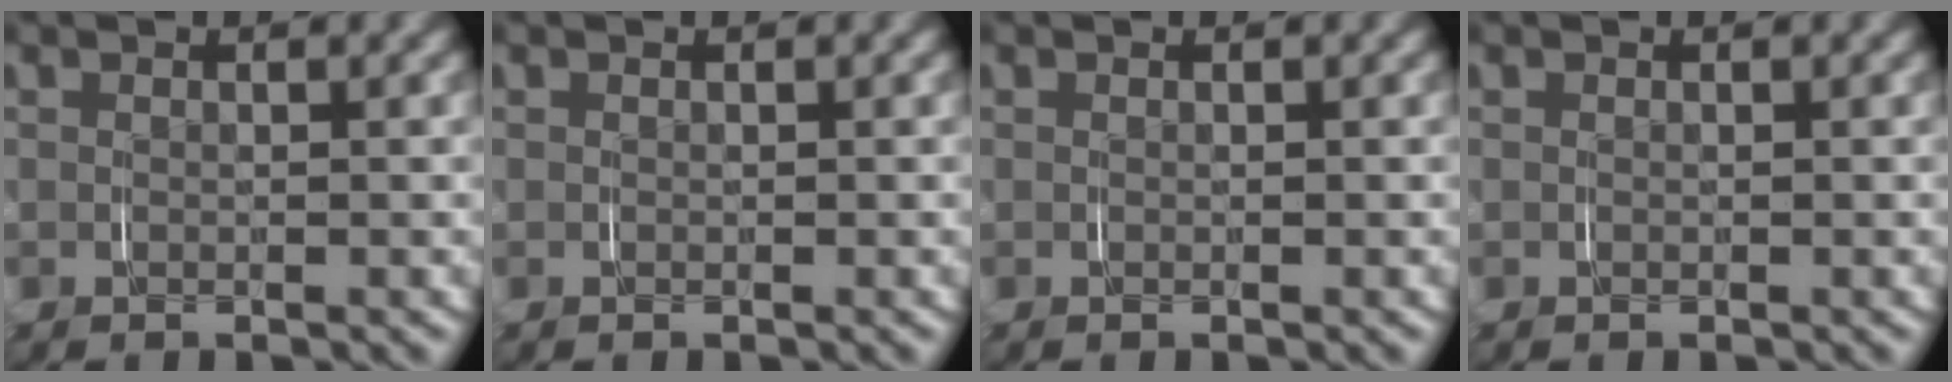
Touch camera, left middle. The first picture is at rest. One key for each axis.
{"total": 0.0}
{"total": 0.0}
{"total": 0.0}